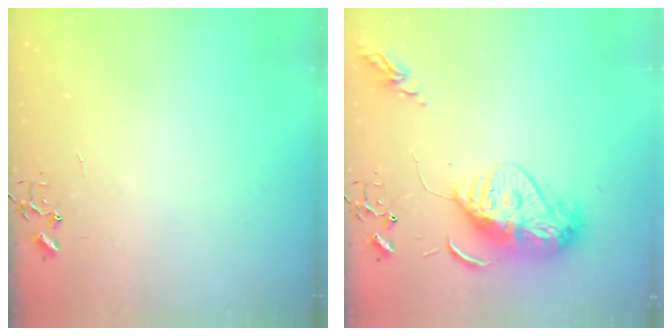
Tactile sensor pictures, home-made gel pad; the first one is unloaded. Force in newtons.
{"total": 12.9, "press": 12.8, "slide": 1.3}